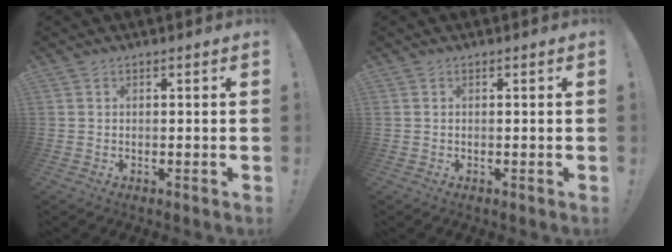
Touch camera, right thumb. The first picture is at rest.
{"total": 0.0}